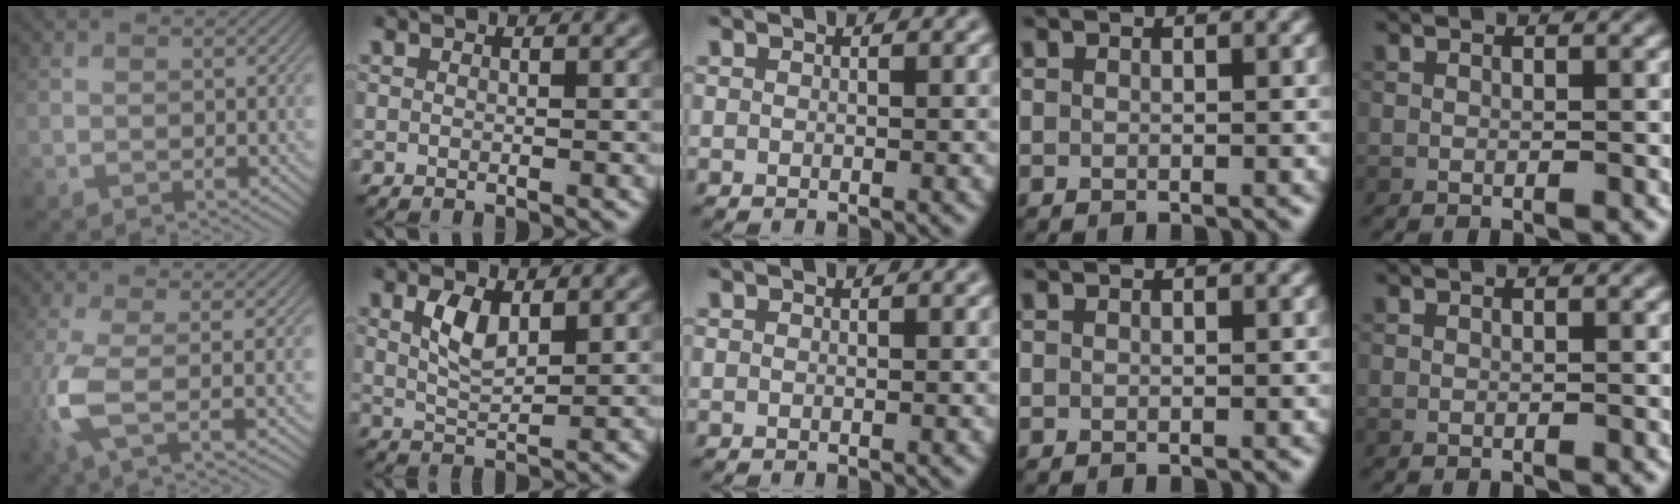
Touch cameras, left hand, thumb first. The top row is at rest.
{"thumb": {"total": 5.2, "force": [-0.4, 1.3, 5.0], "torque": [-0.127, -0.010, -0.015]}, "index": {"total": 2.9, "force": [0.9, 1.3, 2.5], "torque": [-0.055, 0.001, 0.025]}}